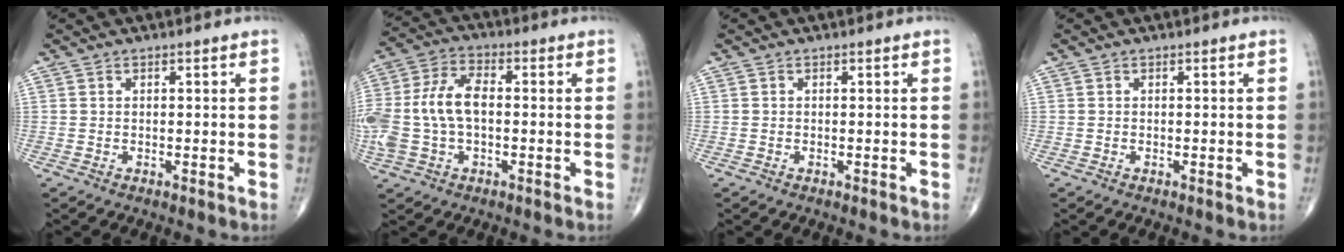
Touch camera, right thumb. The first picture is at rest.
{"total": 13.8, "force": [-0.6, 8.2, 11.0], "torque": [-0.251, 0.029, -0.014]}
{"total": 0.0}
{"total": 0.0}